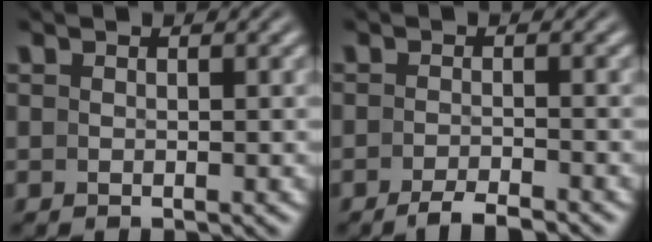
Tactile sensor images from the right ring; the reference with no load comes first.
{"total": 2.6, "force": [-2.4, -0.1, 0.9], "torque": [-0.017, -0.001, -0.043]}